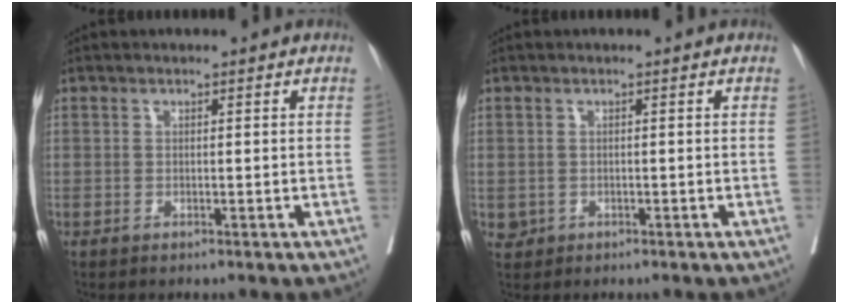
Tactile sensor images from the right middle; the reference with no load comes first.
{"total": 1.3, "force": [-0.2, 1.2, 0.3], "torque": [-0.007, 0.002, 0.003]}